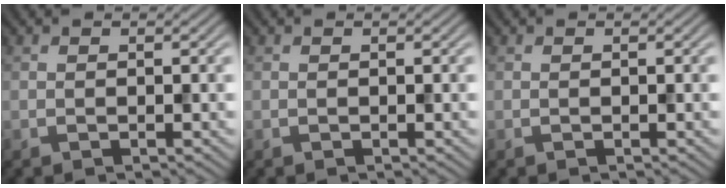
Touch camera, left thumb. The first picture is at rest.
{"total": 0.0}
{"total": 0.0}